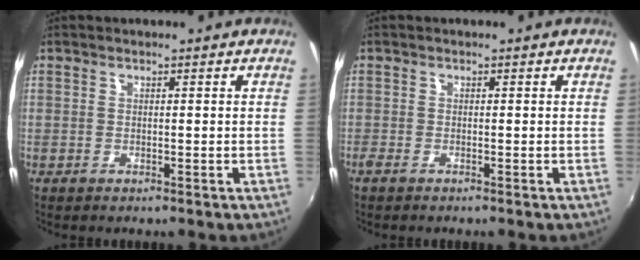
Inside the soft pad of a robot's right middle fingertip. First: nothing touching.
{"total": 0.9, "force": [-0.8, 0.1, 0.5], "torque": [-0.011, -0.004, -0.018]}